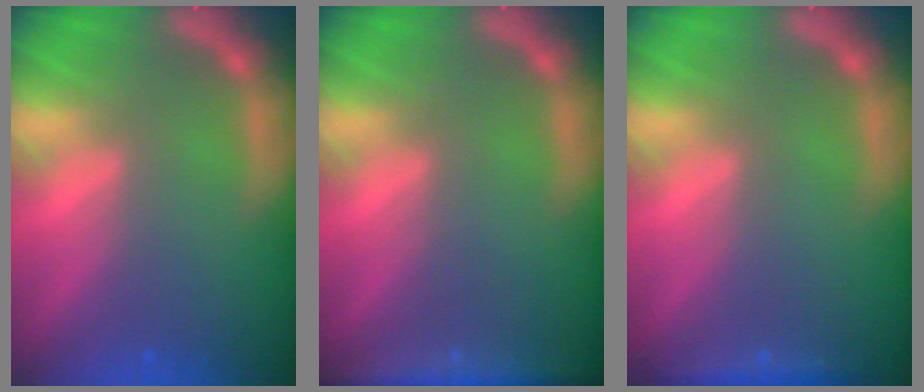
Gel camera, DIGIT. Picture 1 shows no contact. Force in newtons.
{"total": 5.0}
{"total": 1.9}